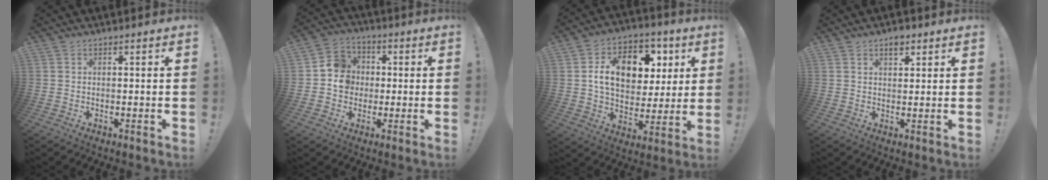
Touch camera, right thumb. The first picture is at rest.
{"total": 9.3, "force": [-0.9, 8.7, 3.2], "torque": [-0.035, 0.024, -0.010]}
{"total": 16.6, "force": [4.7, 11.5, 11.0], "torque": [-0.160, -0.009, 0.087]}
{"total": 3.4, "force": [2.1, 2.0, 1.9], "torque": [-0.018, -0.008, 0.034]}